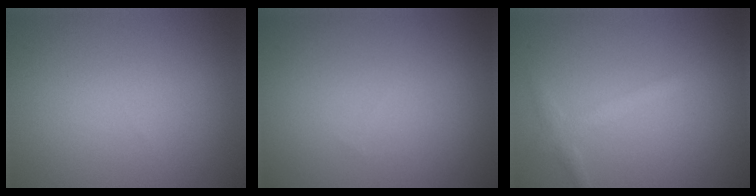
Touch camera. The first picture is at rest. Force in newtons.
{"total": 0.0}
{"total": 1.7, "press": 1.7, "slide": 0.1}